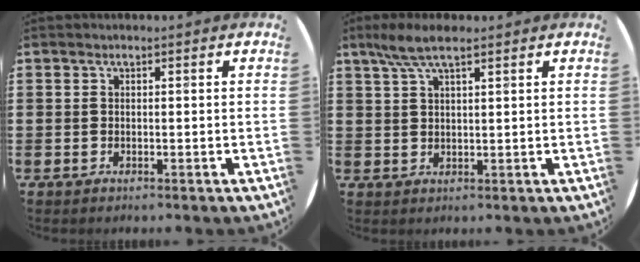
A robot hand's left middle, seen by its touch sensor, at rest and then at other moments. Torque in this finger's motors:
{"motor_torque": [0.92, -0.84, 0.16, 0.16]}